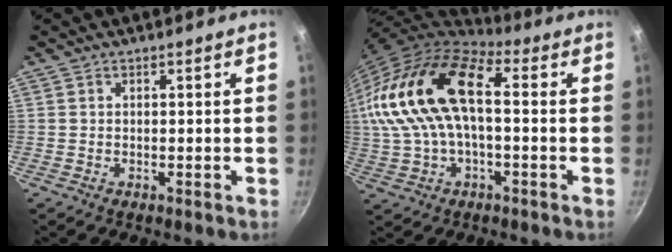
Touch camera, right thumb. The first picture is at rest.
{"total": 20.9, "force": [2.3, 11.1, 17.5], "torque": [-0.346, 0.030, 0.033]}